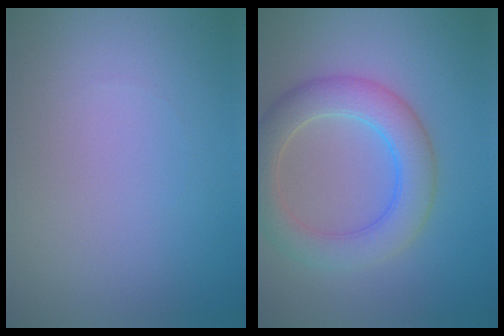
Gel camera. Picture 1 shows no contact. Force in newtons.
{"total": 5.4, "press": 5.4, "slide": 0.2}